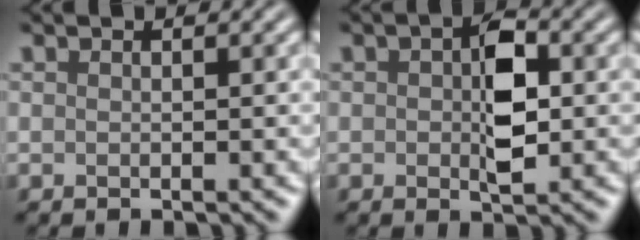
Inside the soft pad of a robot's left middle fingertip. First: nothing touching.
{"total": 4.5, "force": [0.2, 2.3, 3.9], "torque": [-0.061, 0.002, 0.000]}